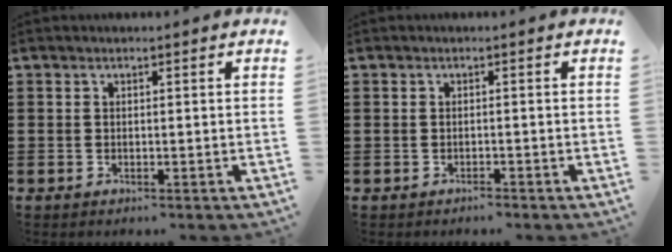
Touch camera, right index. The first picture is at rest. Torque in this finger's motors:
{"motor_torque": [-0.22, 0.77, -0.89, -0.21]}